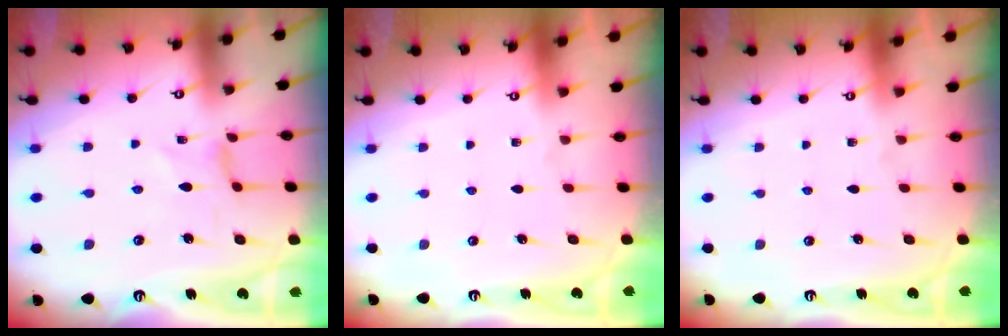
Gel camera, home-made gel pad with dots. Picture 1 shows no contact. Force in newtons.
{"total": 0.0}
{"total": 0.0}